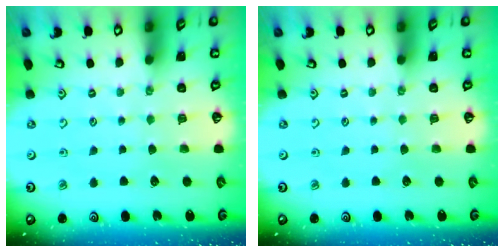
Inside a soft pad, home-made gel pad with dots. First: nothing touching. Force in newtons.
{"total": 0.0}